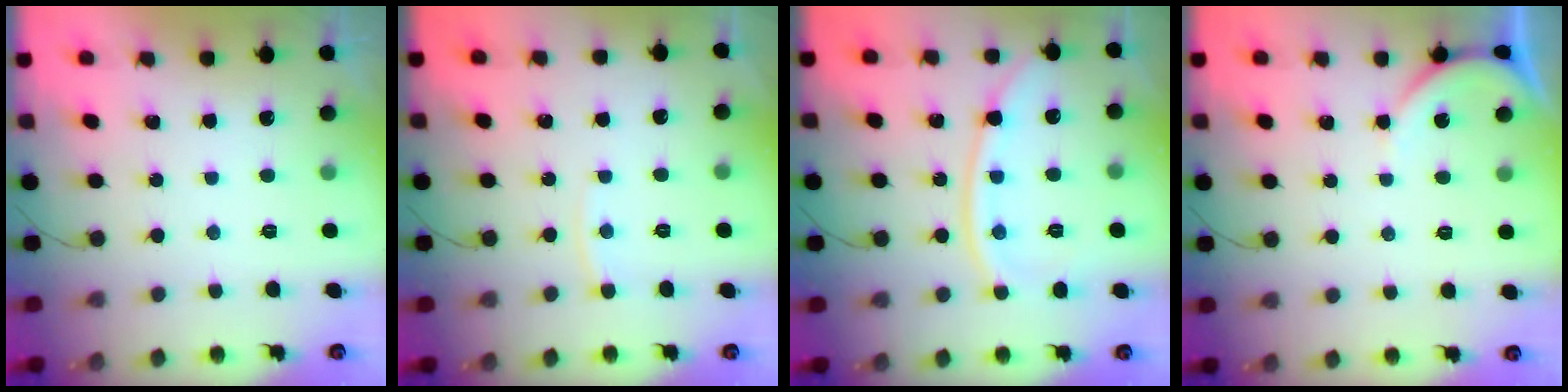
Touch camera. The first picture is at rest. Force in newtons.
{"total": 3.0, "press": 3.0, "slide": 0.4}
{"total": 11.8, "press": 11.7, "slide": 1.6}
{"total": 4.0, "press": 3.9, "slide": 0.6}